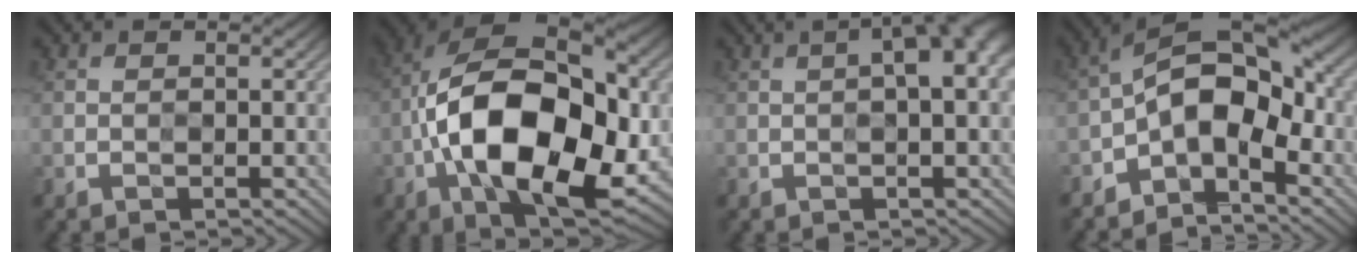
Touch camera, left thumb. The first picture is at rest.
{"total": 17.8, "force": [-2.6, 10.0, 14.5], "torque": [-0.262, 0.002, -0.056]}
{"total": 4.5, "force": [0.8, 1.1, 4.3], "torque": [-0.054, 0.021, 0.005]}
{"total": 11.1, "force": [-3.8, 5.8, 8.6], "torque": [-0.131, 0.009, -0.087]}